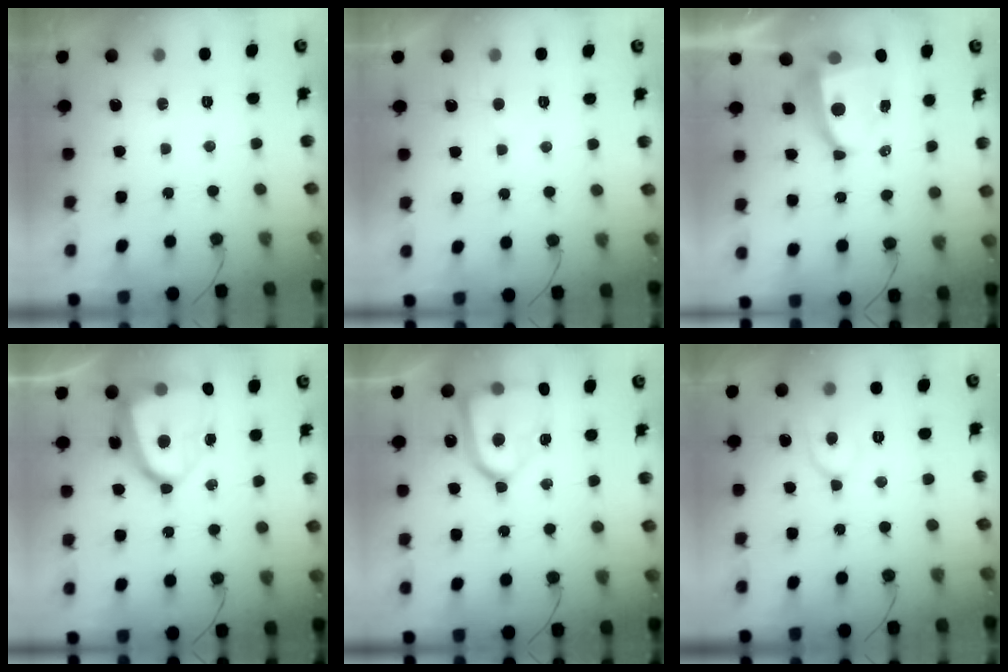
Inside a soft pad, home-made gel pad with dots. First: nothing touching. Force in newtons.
{"total": 2.6, "press": 2.6, "slide": 0.2}
{"total": 7.7, "press": 7.6, "slide": 1.0}
{"total": 16.6, "press": 16.5, "slide": 1.7}
{"total": 16.1, "press": 16.1, "slide": 1.2}
{"total": 7.5, "press": 7.4, "slide": 0.9}